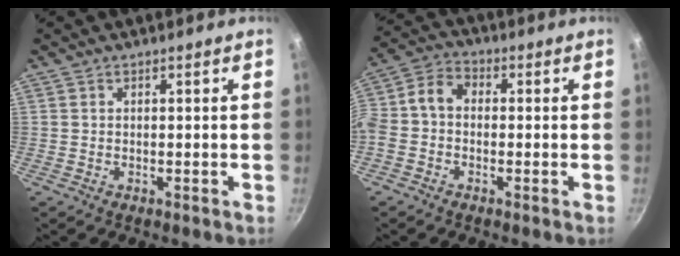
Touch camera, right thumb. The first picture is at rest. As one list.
[{"total": 7.5, "force": [-1.1, 5.5, 5.0], "torque": [-0.101, 0.035, -0.041]}]